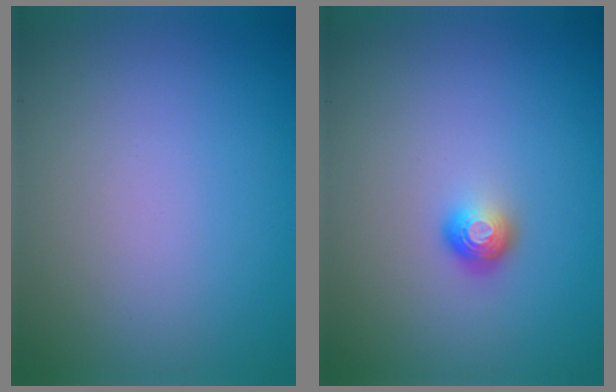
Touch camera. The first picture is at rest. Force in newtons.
{"total": 1.7, "press": 1.2, "slide": 1.3}